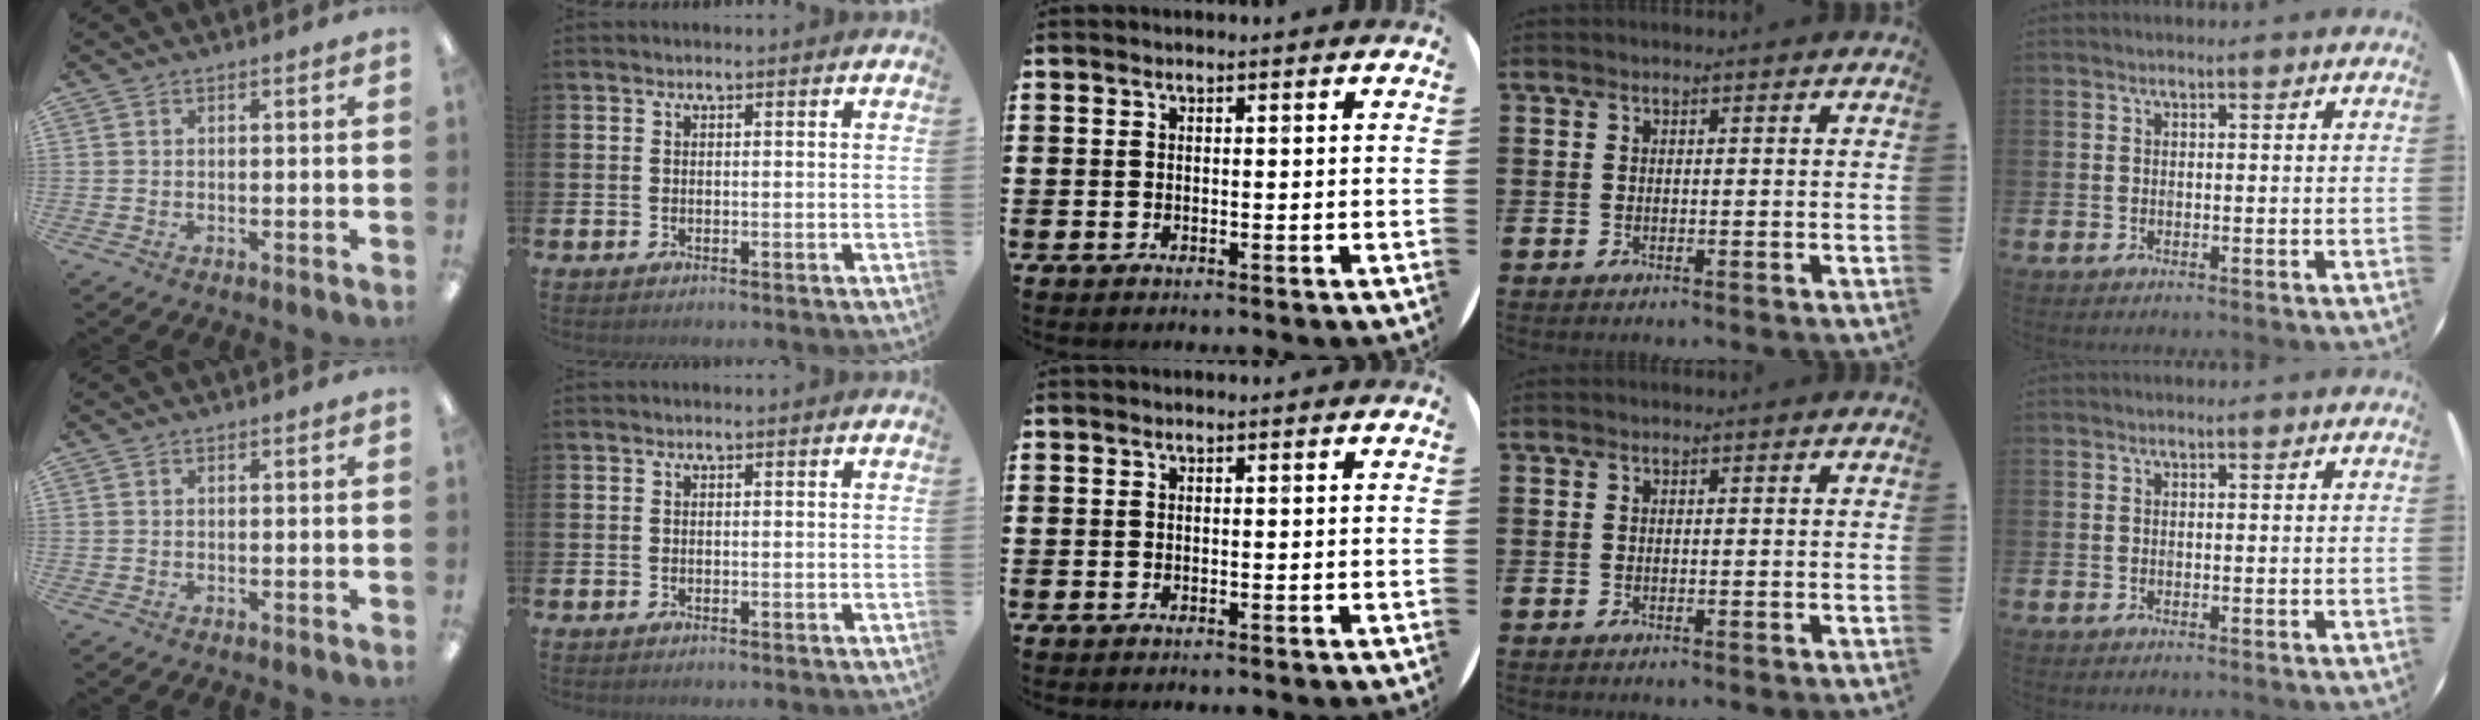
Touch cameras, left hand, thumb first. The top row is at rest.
{}